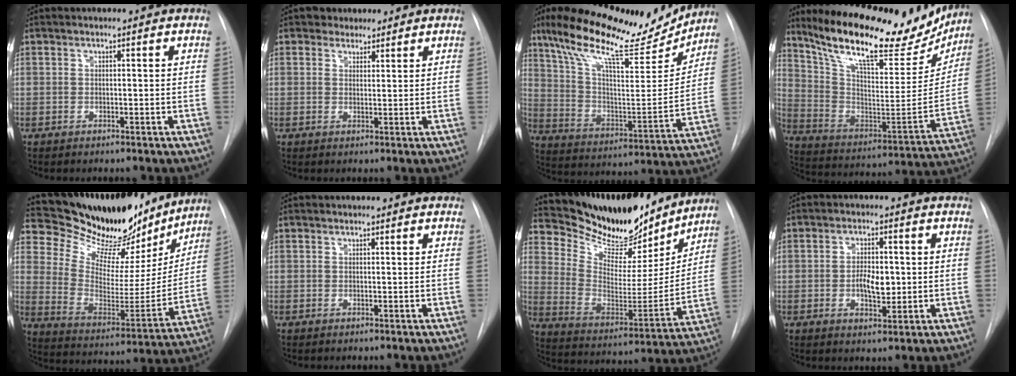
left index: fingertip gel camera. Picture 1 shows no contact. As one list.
[{"total": 2.5, "force": [1.9, 1.6, -0.2], "torque": [0.006, 0.006, 0.024]}, {"total": 21.8, "force": [17.9, 4.8, 11.4], "torque": [-0.198, -0.007, 0.286]}, {"total": 26.3, "force": [21.6, 7.1, 13.1], "torque": [-0.214, -0.017, 0.321]}, {"total": 23.8, "force": [21.3, 6.9, 7.9], "torque": [-0.121, -0.037, 0.312]}, {"total": 0.0}, {"total": 20.6, "force": [18.9, 5.4, 6.2], "torque": [-0.107, -0.033, 0.293]}, {"total": 4.8, "force": [-0.4, 2.4, 4.2], "torque": [-0.069, -0.001, -0.004]}]